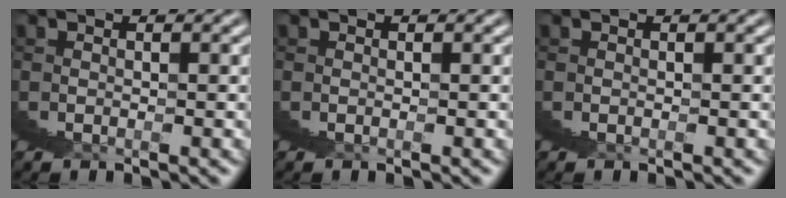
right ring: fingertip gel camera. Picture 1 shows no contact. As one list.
[{"total": 0.0}, {"total": 0.0}]